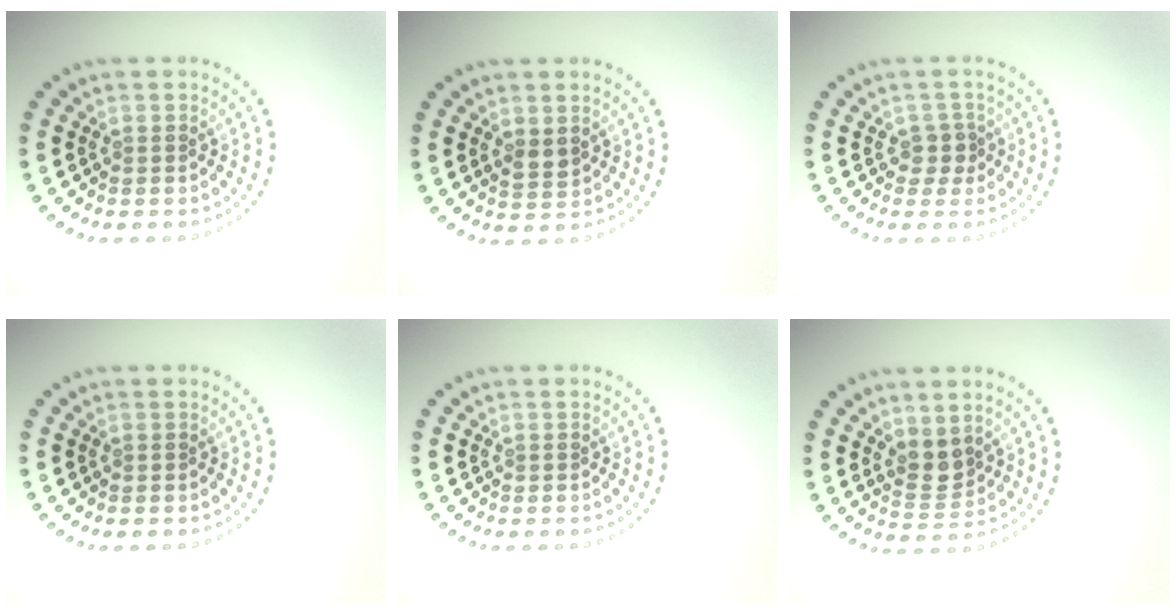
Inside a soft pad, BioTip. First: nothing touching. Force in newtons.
{"total": 1.4, "press": 1.4, "slide": 0.4}
{"total": 1.8, "press": 1.4, "slide": 1.1}
{"total": 0.0}
{"total": 0.0}
{"total": 2.3, "press": 1.9, "slide": 1.4}